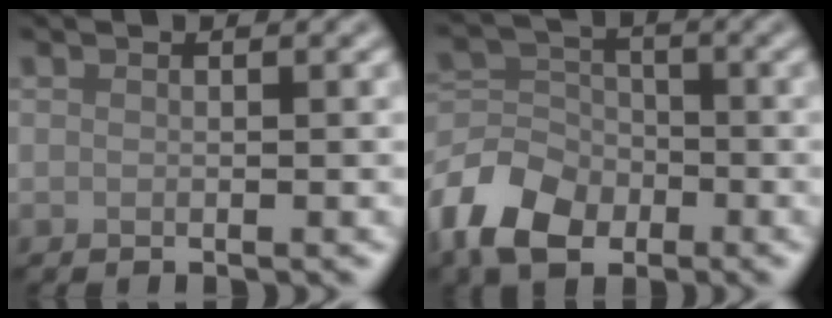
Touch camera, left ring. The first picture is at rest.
{"total": 6.9, "force": [-3.7, 4.7, 3.3], "torque": [-0.071, 0.001, -0.092]}